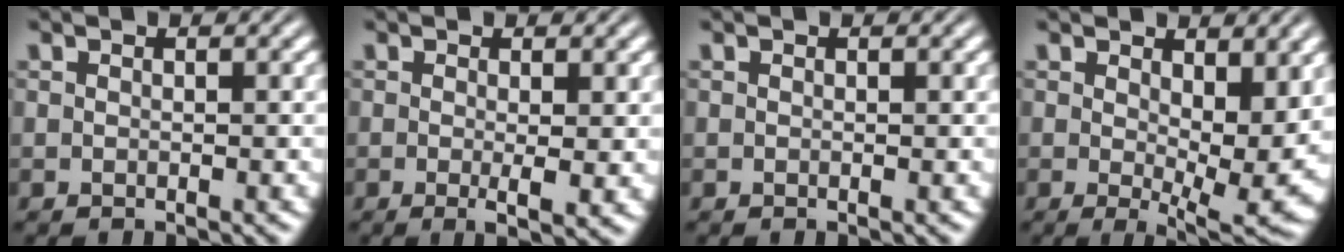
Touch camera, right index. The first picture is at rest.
{"total": 2.3, "force": [-0.7, 0.3, 2.2], "torque": [-0.035, -0.009, -0.011]}
{"total": 0.0}
{"total": 4.4, "force": [0.3, 0.7, 4.3], "torque": [-0.051, -0.026, 0.012]}